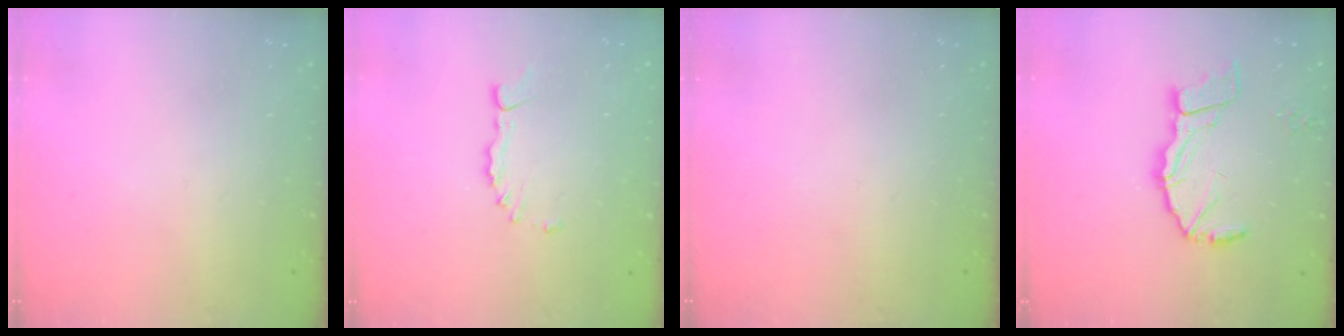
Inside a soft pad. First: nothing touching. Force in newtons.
{"total": 2.2, "press": 2.2, "slide": 0.3}
{"total": 0.0}
{"total": 11.7, "press": 11.7, "slide": 0.8}